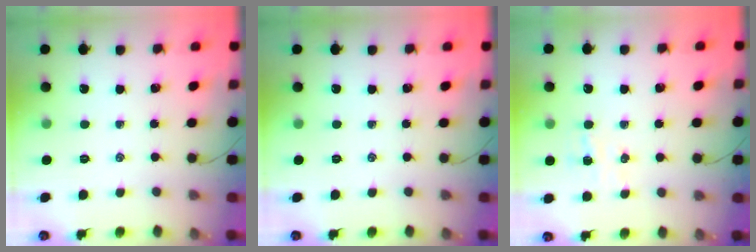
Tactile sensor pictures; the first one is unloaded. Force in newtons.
{"total": 0.0}
{"total": 4.8, "press": 4.7, "slide": 1.1}